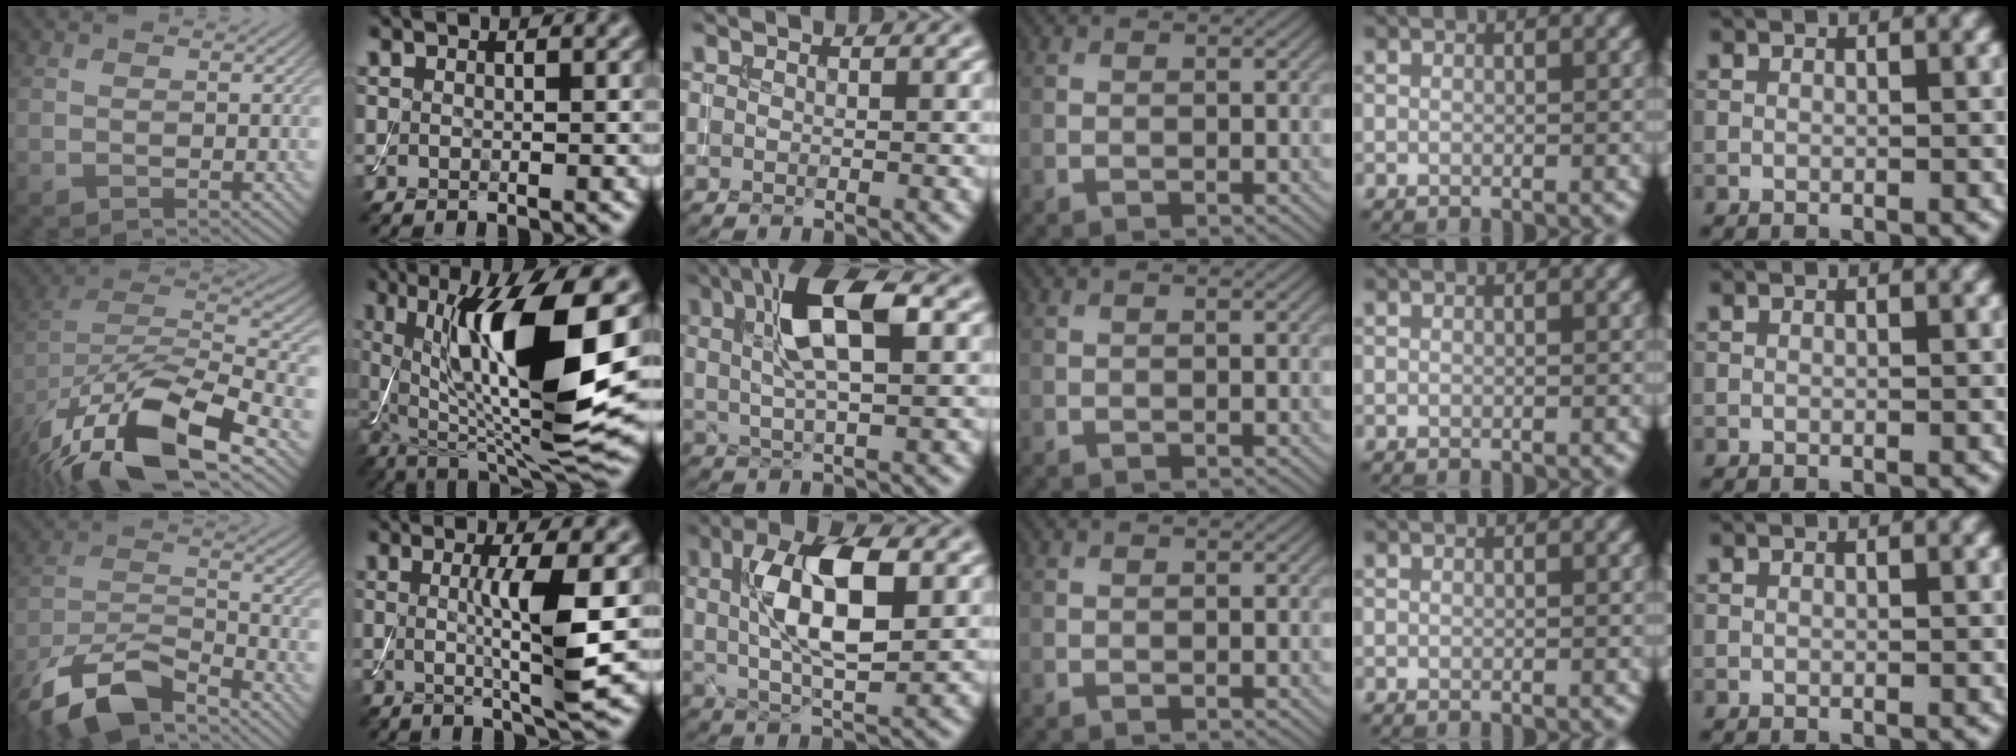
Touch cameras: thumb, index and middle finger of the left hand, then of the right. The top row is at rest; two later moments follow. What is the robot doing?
{"motion": "assemble", "object": "toy tower of hanoi"}